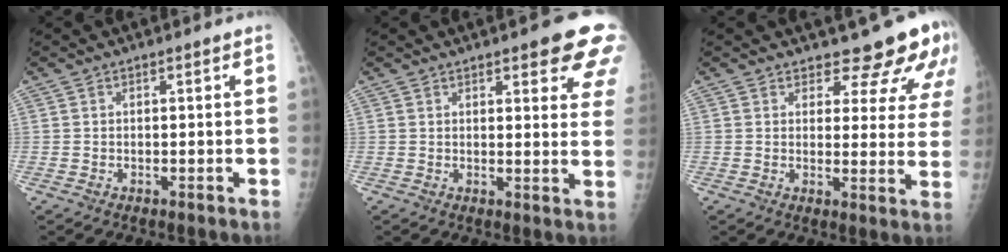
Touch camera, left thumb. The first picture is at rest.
{"total": 11.6, "force": [7.0, 3.3, 8.6], "torque": [-0.072, -0.029, 0.074]}
{"total": 10.8, "force": [9.4, 3.9, 3.6], "torque": [-0.003, -0.067, 0.097]}